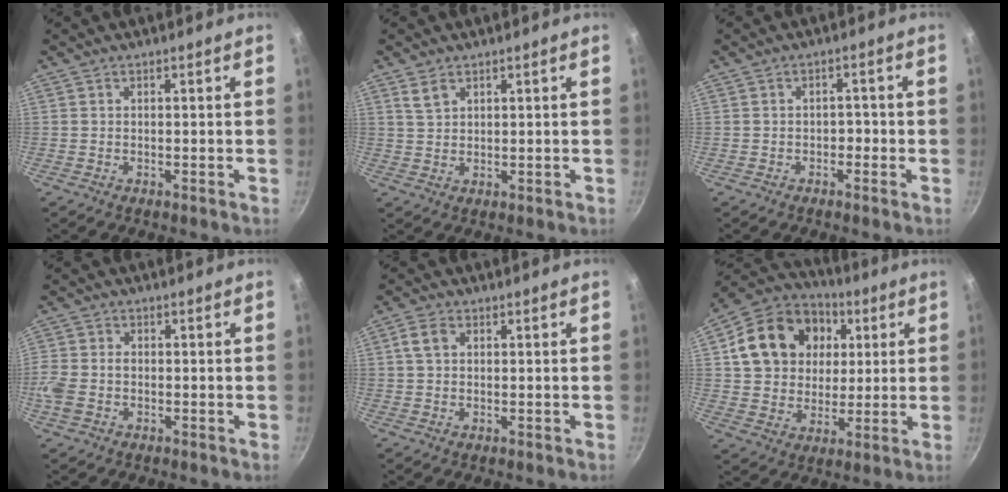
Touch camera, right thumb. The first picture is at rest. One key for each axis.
{"total": 3.1, "fx": 2.2, "fy": 1.5, "fz": 1.6, "tx": -0.029, "ty": -0.014, "tz": 0.048}
{"total": 1.9, "fx": -0.8, "fy": 1.4, "fz": 1.0, "tx": -0.001, "ty": 0.016, "tz": -0.012}
{"total": 6.1, "fx": -1.3, "fy": 4.4, "fz": 4.0, "tx": -0.095, "ty": 0.004, "tz": -0.034}
{"total": 3.4, "fx": 0.8, "fy": 2.4, "fz": 2.2, "tx": -0.040, "ty": 0.006, "tz": 0.012}
{"total": 19.2, "fx": 4.8, "fy": 15.5, "fz": 10.3, "tx": -0.164, "ty": 0.015, "tz": 0.079}